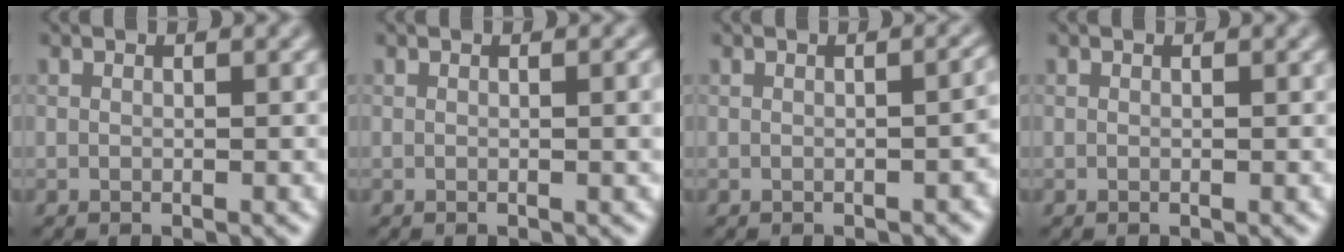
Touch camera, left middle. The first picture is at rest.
{"total": 1.5, "force": [0.1, 0.4, 1.4], "torque": [-0.016, 0.002, -0.001]}
{"total": 2.0, "force": [-0.6, 0.8, 1.8], "torque": [-0.019, 0.003, -0.007]}
{"total": 0.0}